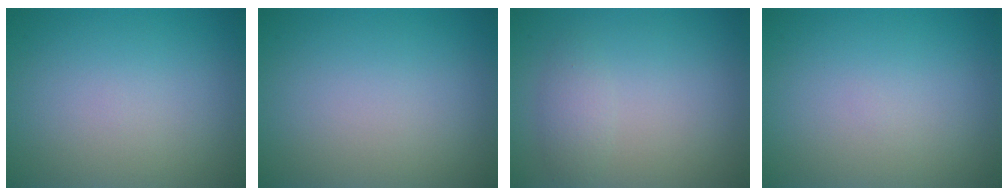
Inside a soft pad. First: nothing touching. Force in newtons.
{"total": 0.0}
{"total": 1.6, "press": 1.6, "slide": 0.1}
{"total": 0.0}